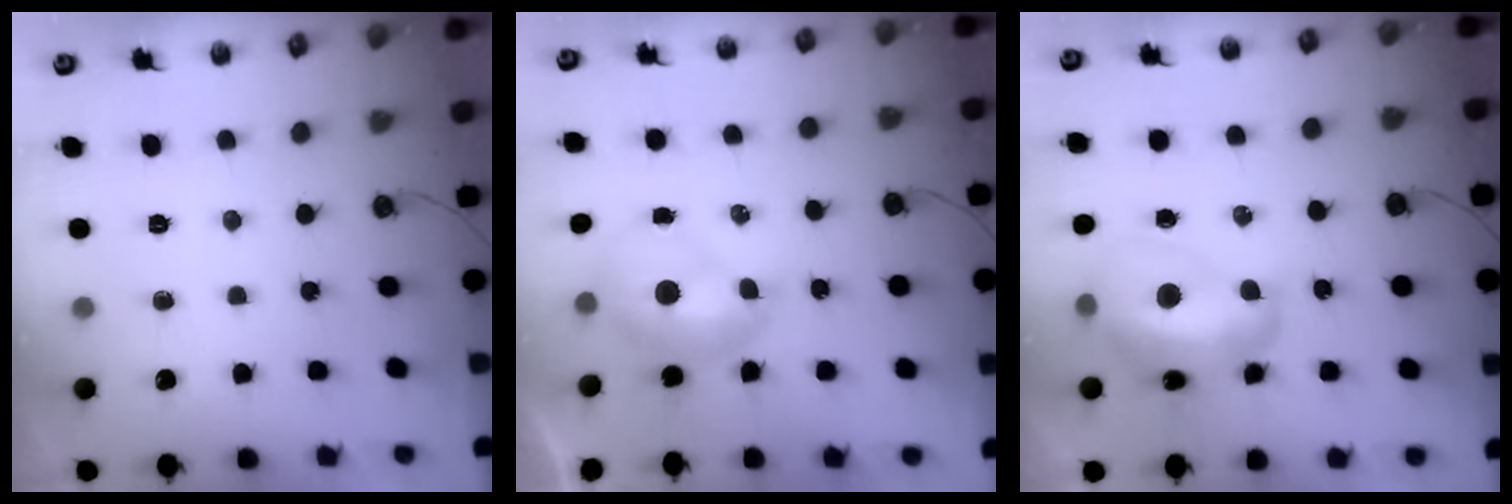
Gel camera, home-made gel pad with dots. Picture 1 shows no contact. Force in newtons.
{"total": 1.6, "press": 1.6, "slide": 0.4}
{"total": 6.7, "press": 6.6, "slide": 0.9}